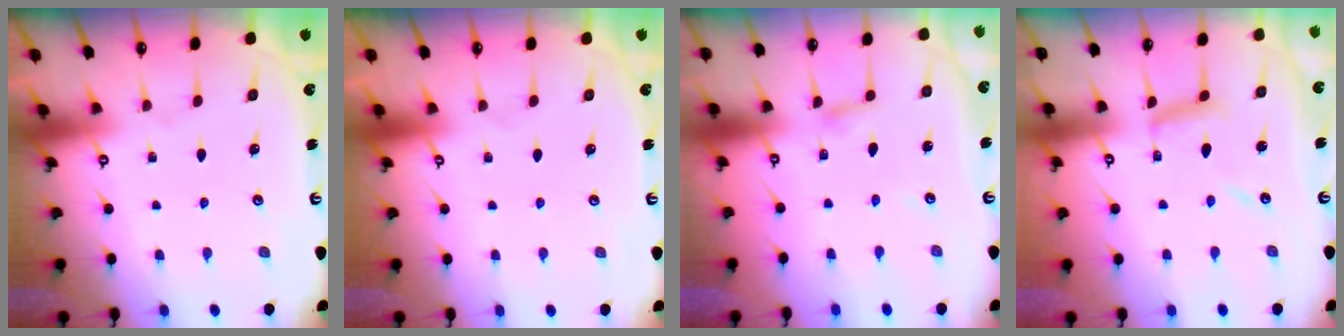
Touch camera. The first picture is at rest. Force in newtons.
{"total": 0.0}
{"total": 2.4, "press": 2.4, "slide": 0.2}
{"total": 10.4, "press": 10.3, "slide": 0.9}